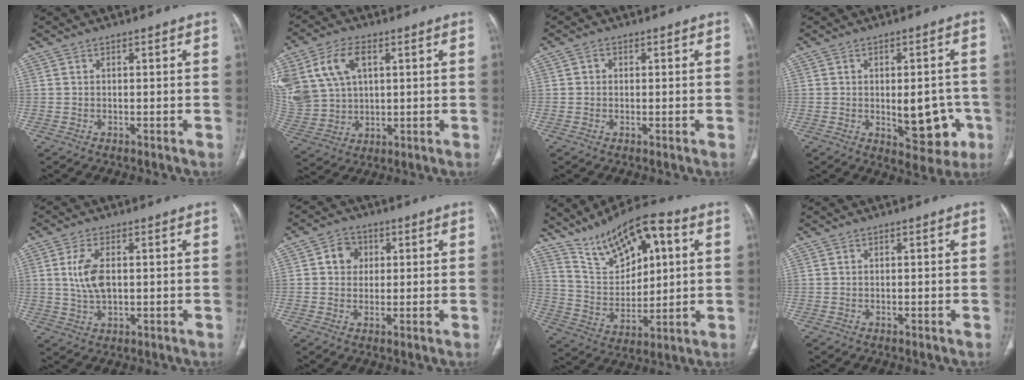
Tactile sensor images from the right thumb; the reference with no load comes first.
{"total": 16.1, "force": [5.8, 10.9, 10.3], "torque": [-0.232, -0.002, 0.124]}
{"total": 1.2, "force": [0.2, 1.1, 0.4], "torque": [-0.001, 0.003, 0.000]}
{"total": 10.9, "force": [-2.3, 5.7, 9.0], "torque": [-0.078, 0.005, -0.015]}
{"total": 6.5, "force": [1.0, 3.3, 5.5], "torque": [-0.118, -0.002, 0.021]}
{"total": 4.9, "force": [1.1, 4.3, 2.1], "torque": [-0.007, 0.003, 0.014]}
{"total": 16.4, "force": [7.9, 7.6, 12.2], "torque": [-0.174, -0.012, 0.150]}
{"total": 0.0}